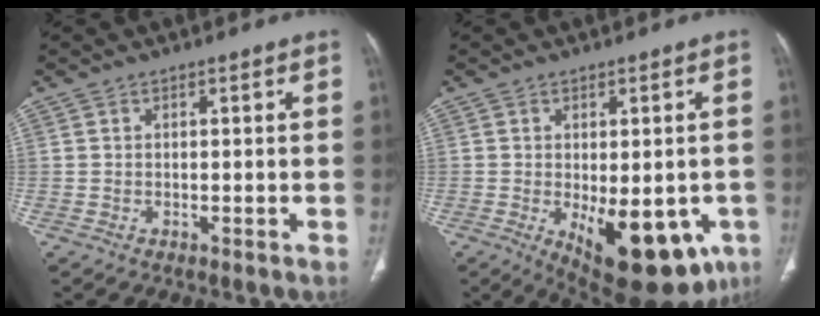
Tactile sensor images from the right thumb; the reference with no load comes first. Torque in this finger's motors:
{"motor_torque": [2.08, 2.26, 0.92, -0.94, 0.47]}